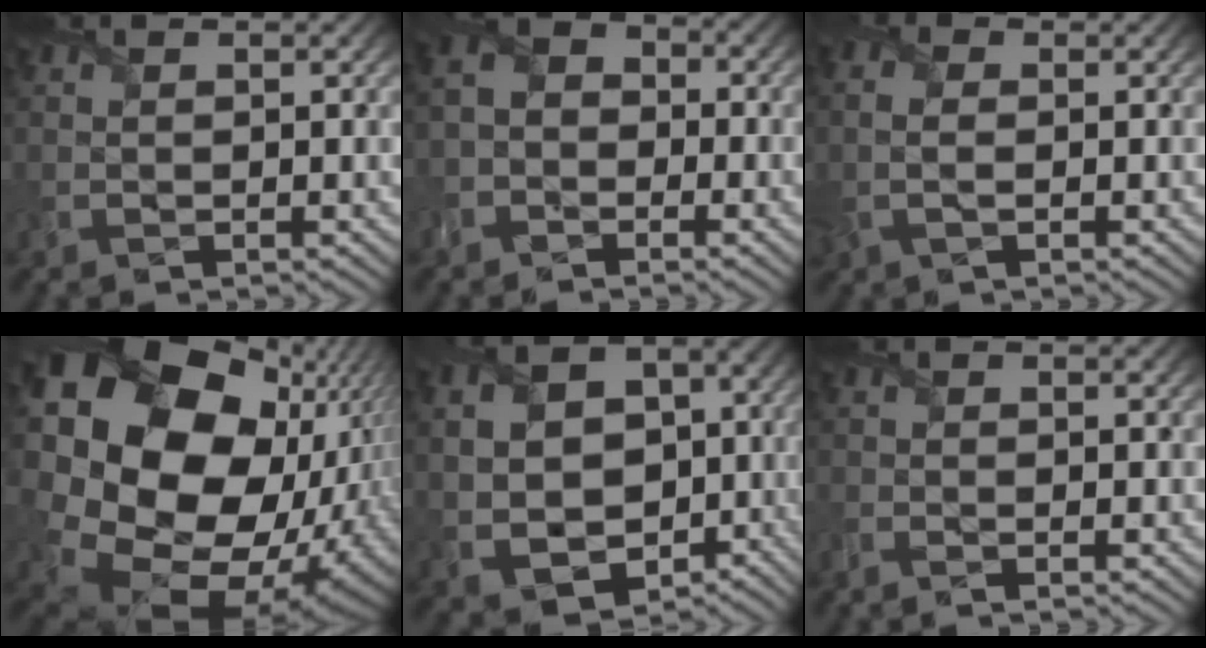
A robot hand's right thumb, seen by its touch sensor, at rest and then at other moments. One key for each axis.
{"total": 4.4, "fx": -2.2, "fy": 3.4, "fz": 1.7, "tx": -0.032, "ty": 0.005, "tz": -0.054}
{"total": 3.5, "fx": -0.4, "fy": 2.1, "fz": 2.7, "tx": -0.080, "ty": 0.005, "tz": -0.007}
{"total": 23.8, "fx": 3.6, "fy": 19.1, "fz": 13.7, "tx": -0.324, "ty": -0.050, "tz": 0.063}
{"total": 12.4, "fx": -1.7, "fy": 9.2, "fz": 8.1, "tx": -0.177, "ty": -0.021, "tz": -0.026}
{"total": 1.8, "fx": -1.4, "fy": 0.4, "fz": 1.1, "tx": -0.028, "ty": -0.004, "tz": -0.030}